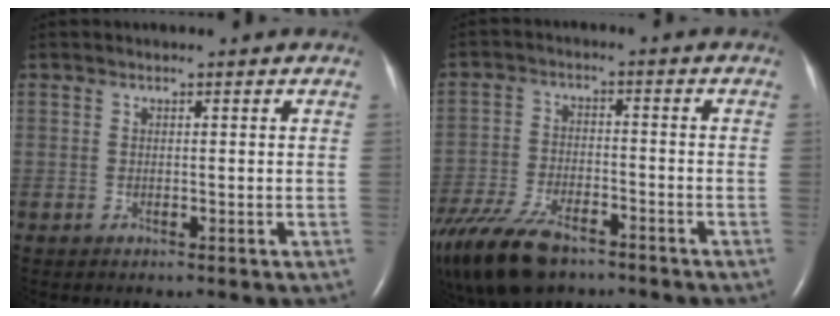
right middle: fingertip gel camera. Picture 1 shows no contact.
{"total": 15.6, "force": [-11.3, 6.3, 8.7], "torque": [-0.213, -0.029, -0.195]}